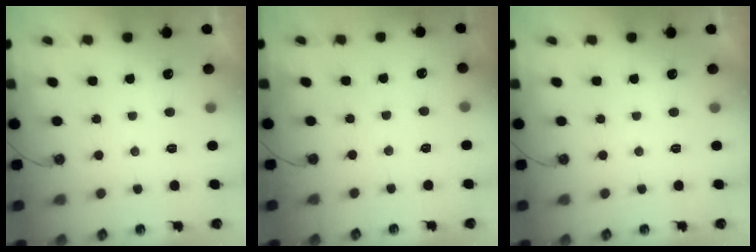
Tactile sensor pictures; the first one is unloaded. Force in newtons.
{"total": 2.7, "press": 2.7, "slide": 0.4}
{"total": 0.0}